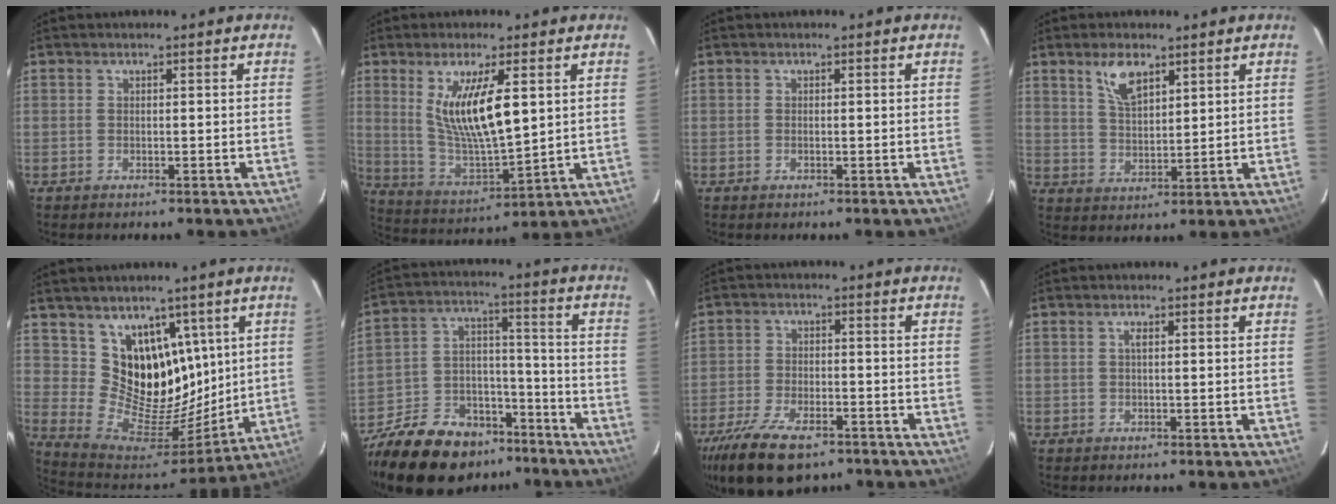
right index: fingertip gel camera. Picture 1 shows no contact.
{"total": 13.1, "force": [3.8, 3.4, 12.1], "torque": [-0.228, -0.016, 0.088]}
{"total": 0.0}
{"total": 6.5, "force": [4.0, 2.9, 4.3], "torque": [-0.077, 0.005, 0.079]}
{"total": 14.9, "force": [7.1, 11.5, 6.2], "torque": [-0.108, -0.018, 0.144]}
{"total": 22.9, "force": [-16.5, 12.4, 10.0], "torque": [-0.233, 0.034, -0.249]}
{"total": 15.6, "force": [-10.7, 6.8, 9.1], "torque": [-0.208, -0.030, -0.186]}
{"total": 0.9, "force": [0.2, 0.2, 0.9], "torque": [-0.017, 0.003, 0.000]}